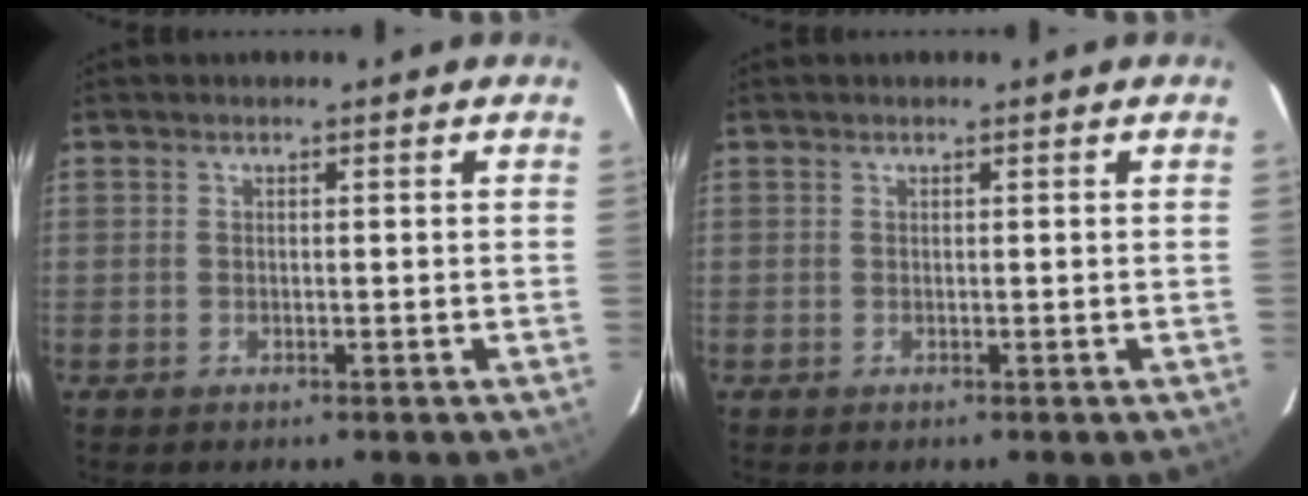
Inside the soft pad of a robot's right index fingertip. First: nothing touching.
{"total": 0.0}